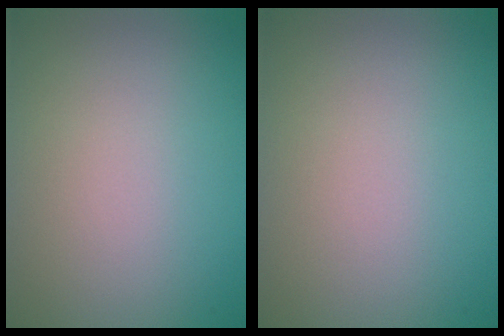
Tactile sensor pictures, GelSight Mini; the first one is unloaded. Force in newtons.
{"total": 0.0}